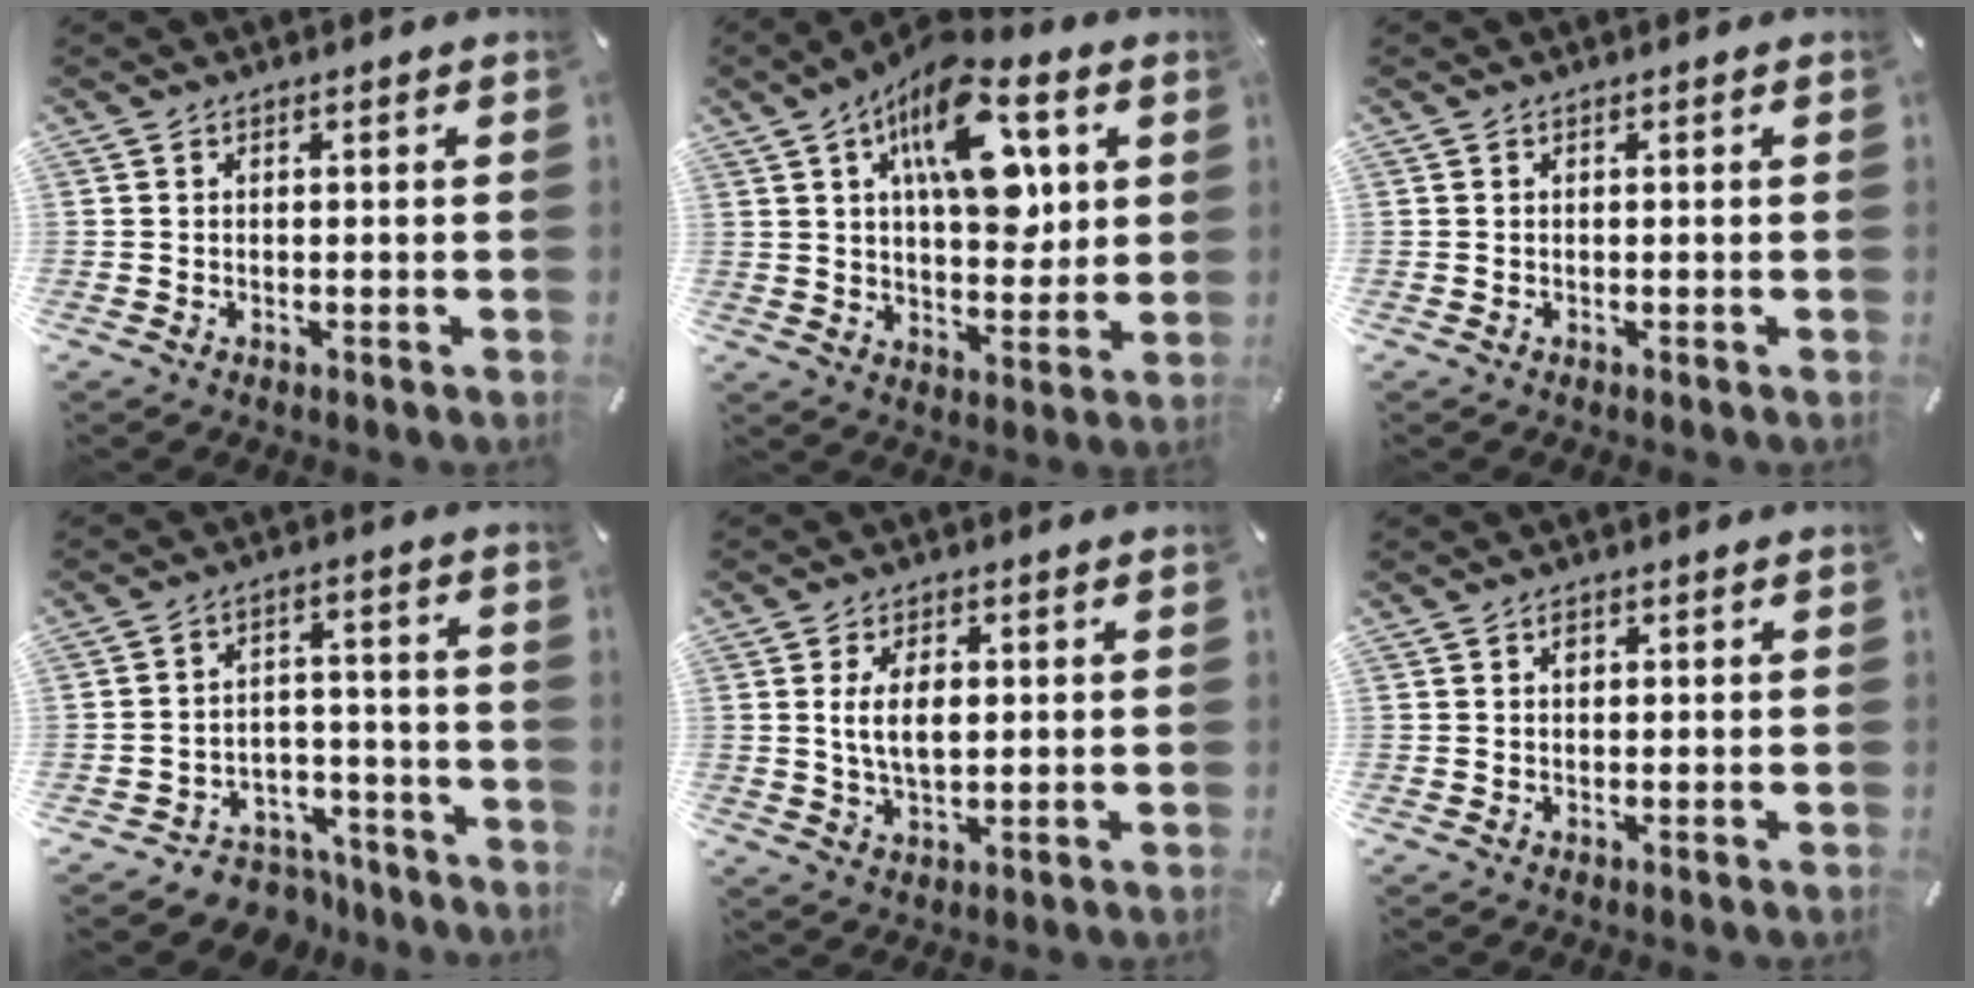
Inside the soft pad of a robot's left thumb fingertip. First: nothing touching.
{"total": 17.7, "force": [7.3, 9.1, 13.3], "torque": [-0.190, -0.021, 0.121]}
{"total": 0.0}
{"total": 7.9, "force": [-5.8, 5.2, 1.5], "torque": [-0.009, 0.044, -0.100]}
{"total": 7.3, "force": [1.0, 4.0, 6.1], "torque": [-0.119, 0.000, 0.011]}
{"total": 1.3, "force": [0.4, 0.9, 0.8], "torque": [-0.008, 0.001, 0.006]}